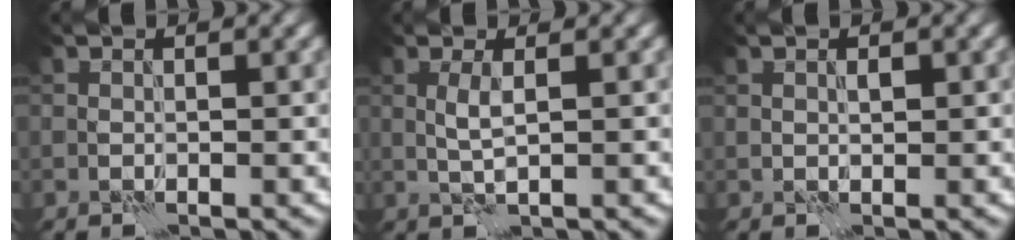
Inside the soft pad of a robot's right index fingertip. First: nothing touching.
{"total": 1.7, "force": [0.3, 0.2, 1.7], "torque": [-0.039, 0.005, 0.005]}
{"total": 0.6, "force": [0.2, 0.3, 0.5], "torque": [-0.010, -0.003, 0.005]}